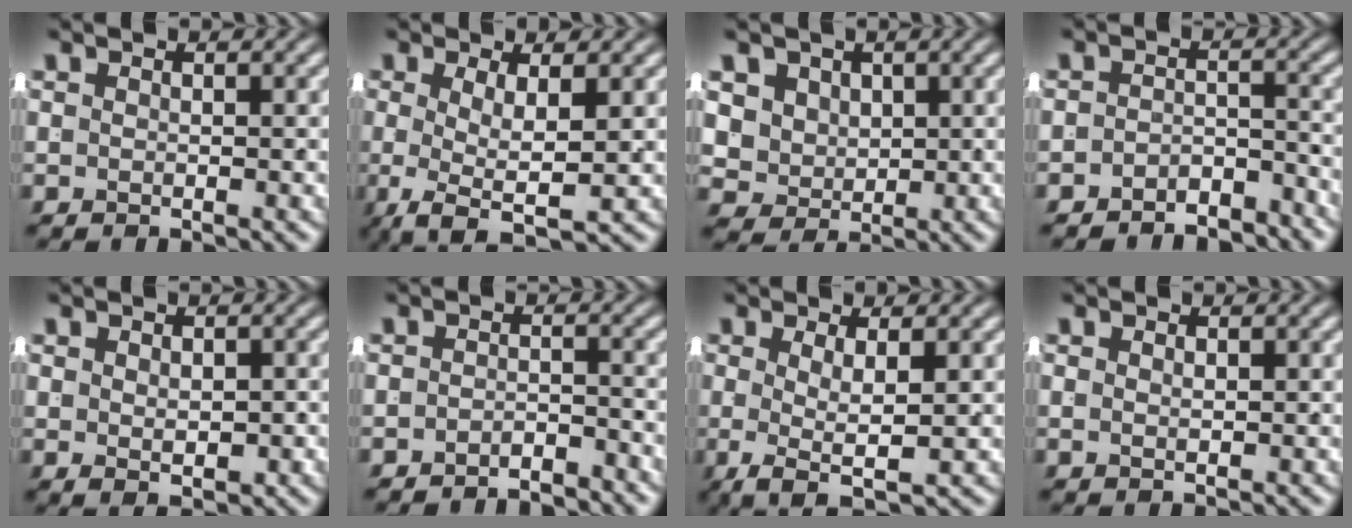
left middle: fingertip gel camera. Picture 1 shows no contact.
{"total": 4.6, "force": [-2.4, 1.0, 3.8], "torque": [-0.072, -0.036, -0.019]}
{"total": 6.4, "force": [0.7, 5.8, 2.7], "torque": [-0.087, -0.036, 0.026]}
{"total": 4.0, "force": [-3.9, 0.7, 0.5], "torque": [0.009, -0.013, -0.062]}
{"total": 1.8, "force": [-0.3, 0.4, 1.8], "torque": [-0.025, -0.018, 0.013]}
{"total": 2.8, "force": [-2.8, -0.2, 0.2], "torque": [0.007, -0.009, -0.043]}
{"total": 3.7, "force": [-1.3, 0.7, 3.4], "torque": [-0.056, -0.025, -0.006]}
{"total": 0.6, "force": [0.2, -0.4, 0.5], "torque": [-0.003, -0.007, 0.011]}